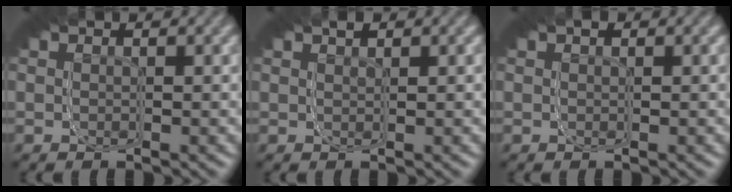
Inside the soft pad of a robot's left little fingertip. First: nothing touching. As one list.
[{"total": 0.6, "force": [0.4, 0.4, 0.2], "torque": [-0.026, -0.003, 0.007]}, {"total": 0.0}]